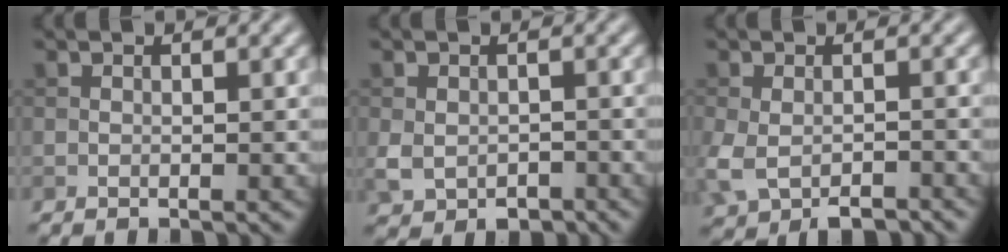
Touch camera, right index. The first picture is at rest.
{"total": 3.5, "force": [-1.4, 2.6, 2.0], "torque": [-0.039, -0.013, -0.024]}
{"total": 5.4, "force": [-2.9, 3.1, 3.3], "torque": [-0.072, -0.021, -0.051]}